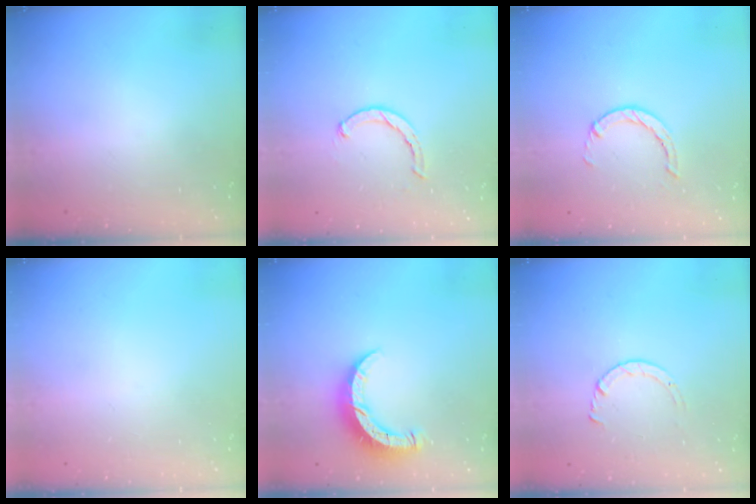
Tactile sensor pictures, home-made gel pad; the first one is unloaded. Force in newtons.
{"total": 1.5, "press": 1.5, "slide": 0.3}
{"total": 1.4, "press": 1.4, "slide": 0.3}
{"total": 0.0}
{"total": 8.4, "press": 8.3, "slide": 0.6}
{"total": 2.9, "press": 2.8, "slide": 0.3}